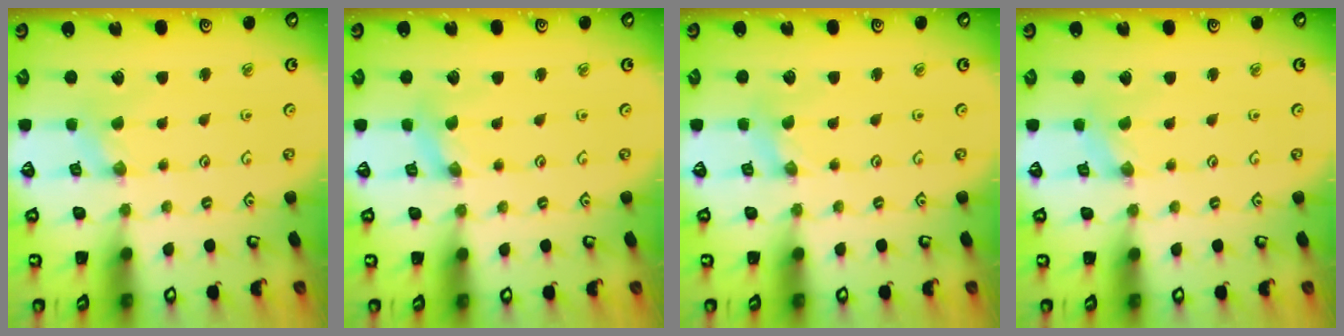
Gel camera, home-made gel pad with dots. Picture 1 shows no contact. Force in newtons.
{"total": 1.4, "press": 1.4, "slide": 0.0}
{"total": 0.0}
{"total": 0.0}